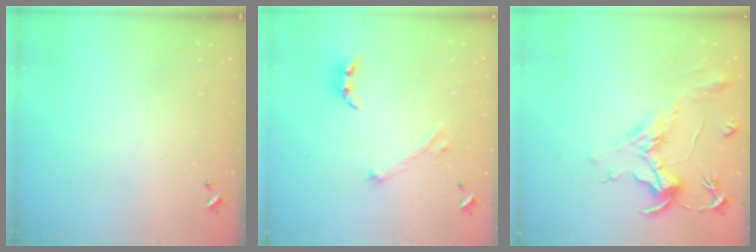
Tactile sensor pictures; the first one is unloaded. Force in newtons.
{"total": 2.9, "press": 2.8, "slide": 0.8}
{"total": 2.3, "press": 1.8, "slide": 1.3}